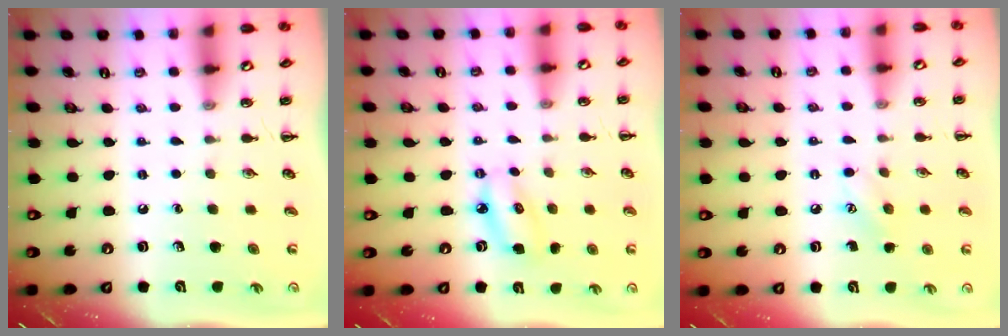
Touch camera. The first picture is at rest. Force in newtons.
{"total": 6.0, "press": 5.9, "slide": 1.4}
{"total": 6.8, "press": 6.5, "slide": 1.7}